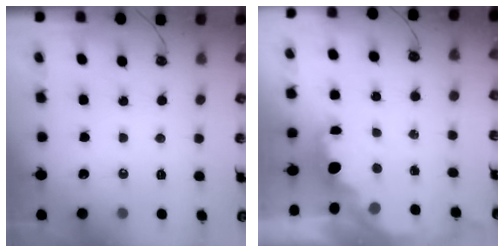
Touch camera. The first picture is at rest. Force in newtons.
{"total": 1.6, "press": 1.5, "slide": 0.6}